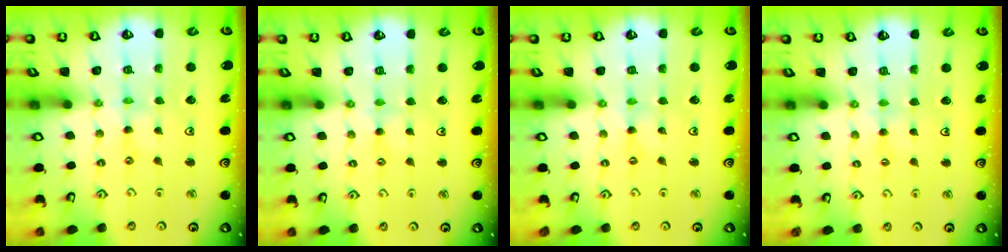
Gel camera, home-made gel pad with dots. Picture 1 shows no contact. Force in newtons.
{"total": 1.8, "press": 1.8, "slide": 0.4}
{"total": 0.0}
{"total": 1.9, "press": 1.8, "slide": 0.4}